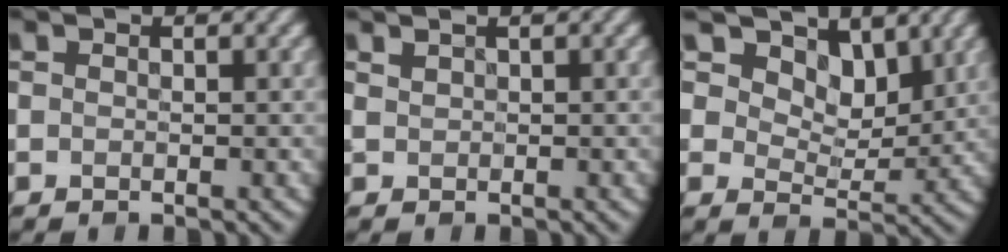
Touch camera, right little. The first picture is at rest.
{"total": 0.8, "force": [0.7, 0.2, 0.4], "torque": [-0.011, 0.005, 0.018]}
{"total": 8.3, "force": [5.3, 4.8, 4.3], "torque": [-0.088, -0.020, 0.086]}